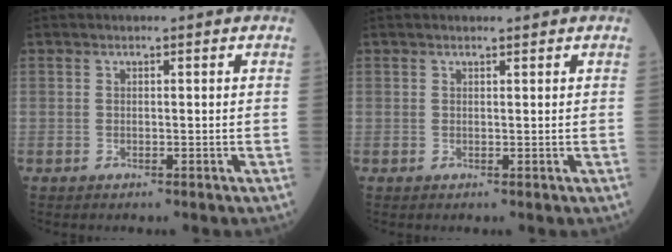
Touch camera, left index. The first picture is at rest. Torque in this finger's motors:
{"motor_torque": [-0.01, 0.10, -0.12, -0.01]}